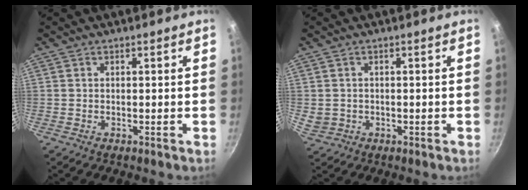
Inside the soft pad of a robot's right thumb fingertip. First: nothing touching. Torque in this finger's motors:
{"motor_torque": [0.22, 1.15, 0.36, -0.18, 0.06]}